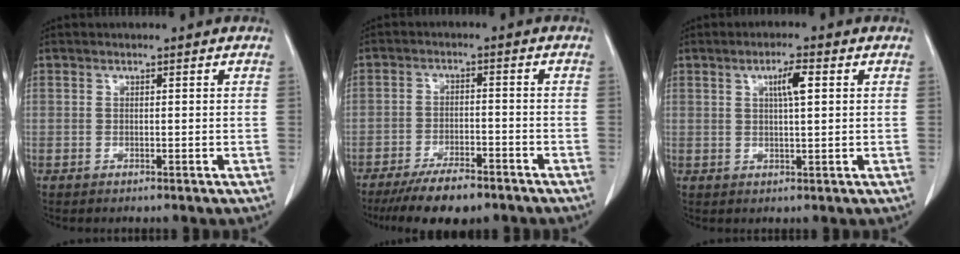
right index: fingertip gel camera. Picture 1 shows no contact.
{"total": 9.0, "force": [-7.1, 2.4, 5.0], "torque": [-0.079, -0.015, -0.118]}
{"total": 3.8, "force": [1.2, 0.4, 3.5], "torque": [-0.060, 0.002, 0.020]}